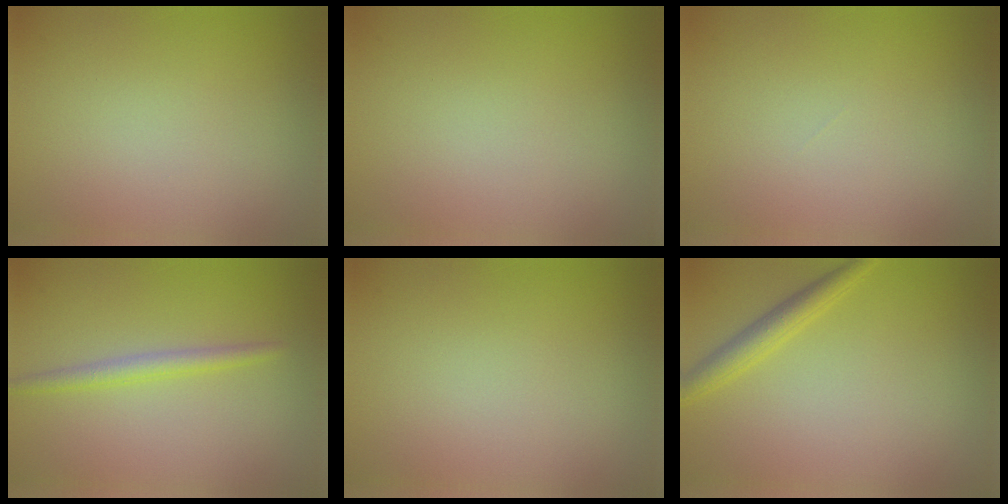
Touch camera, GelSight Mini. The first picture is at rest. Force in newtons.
{"total": 0.0}
{"total": 0.0}
{"total": 1.8, "press": 1.8, "slide": 0.1}
{"total": 0.0}
{"total": 2.2, "press": 2.2, "slide": 0.2}